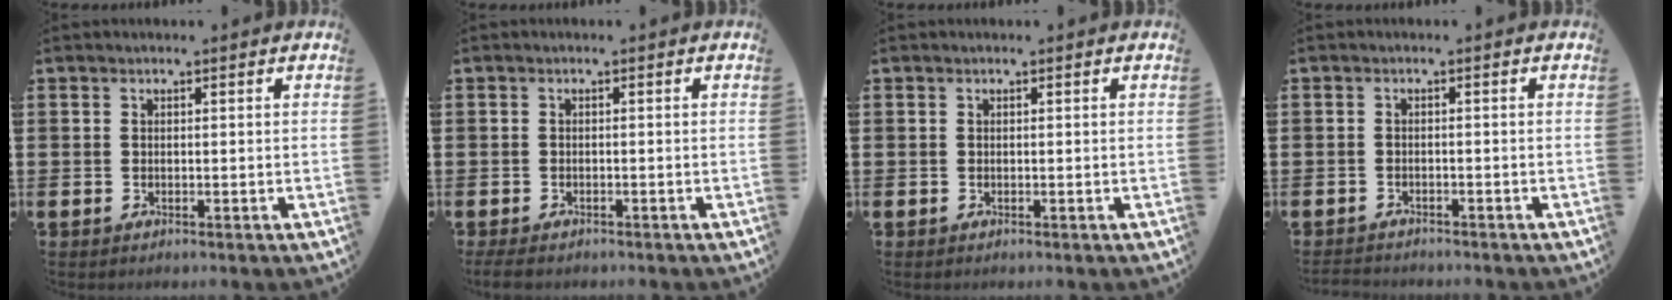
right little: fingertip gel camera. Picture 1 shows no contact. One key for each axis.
{"total": 0.9, "fx": -0.7, "fy": 0.3, "fz": 0.5, "tx": -0.010, "ty": 0.000, "tz": -0.015}
{"total": 0.0}
{"total": 1.2, "fx": -1.2, "fy": 0.1, "fz": 0.0, "tx": -0.004, "ty": 0.000, "tz": -0.025}